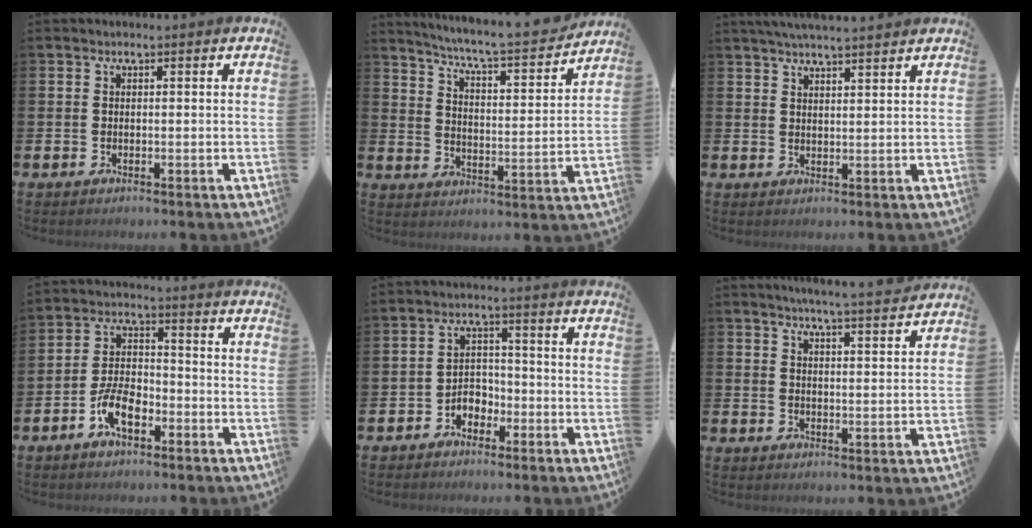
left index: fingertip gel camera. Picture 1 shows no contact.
{"total": 6.5, "force": [6.2, 0.0, 2.1], "torque": [-0.063, -0.056, 0.098]}
{"total": 4.1, "force": [4.0, -0.1, 1.1], "torque": [-0.026, -0.010, 0.072]}
{"total": 5.9, "force": [-3.0, 2.8, 4.2], "torque": [-0.089, 0.007, -0.060]}
{"total": 2.9, "force": [-2.1, 1.9, 0.6], "torque": [-0.020, 0.005, -0.049]}
{"total": 5.2, "force": [5.0, -0.9, 1.1], "torque": [-0.023, -0.035, 0.086]}